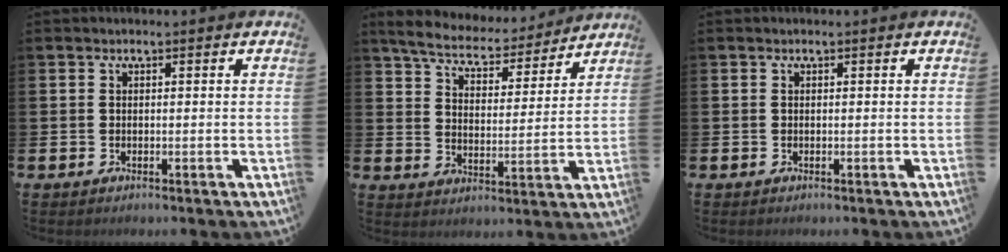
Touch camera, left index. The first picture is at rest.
{"total": 6.6, "force": [6.3, 1.5, 1.6], "torque": [-0.059, -0.046, 0.106]}
{"total": 0.0}